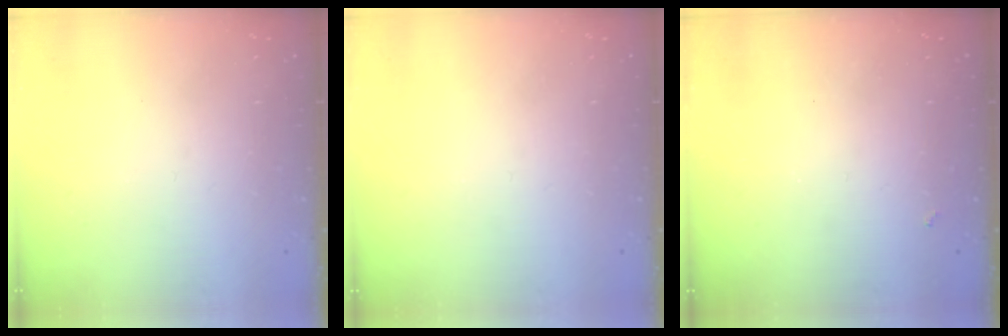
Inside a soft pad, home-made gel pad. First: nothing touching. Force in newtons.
{"total": 0.0}
{"total": 1.6, "press": 1.6, "slide": 0.4}